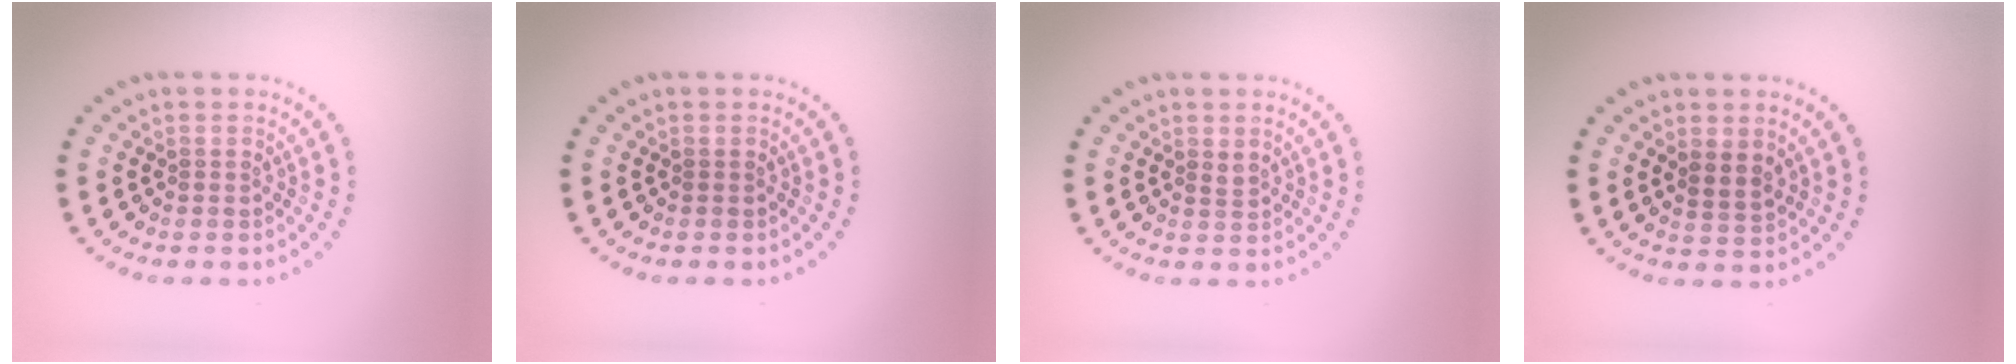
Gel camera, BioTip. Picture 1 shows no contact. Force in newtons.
{"total": 0.0}
{"total": 0.7, "press": 0.6, "slide": 0.4}
{"total": 1.6, "press": 1.3, "slide": 1.0}